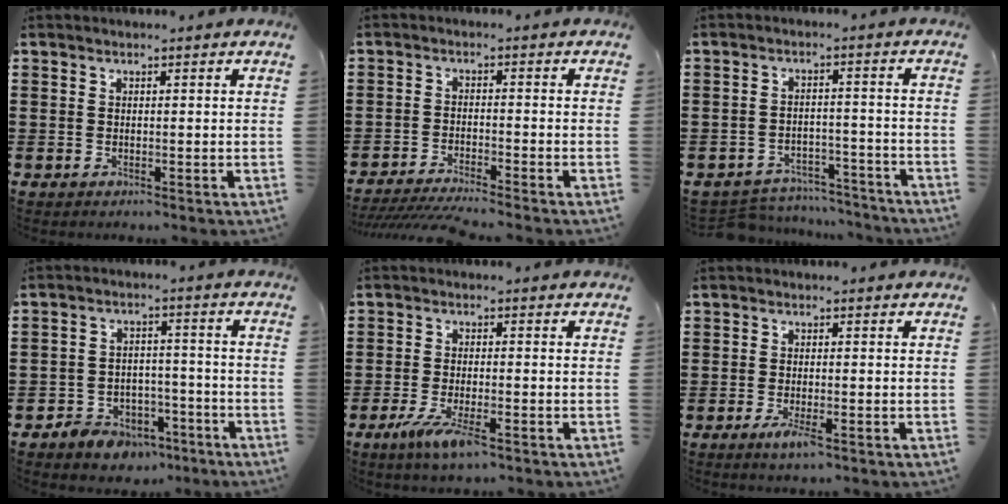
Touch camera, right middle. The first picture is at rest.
{"total": 3.6, "force": [-3.5, -0.2, 1.1], "torque": [-0.026, -0.009, -0.072]}
{"total": 4.8, "force": [-4.8, 0.7, 0.2], "torque": [-0.013, 0.007, -0.101]}
{"total": 4.9, "force": [-4.0, 2.6, 0.9], "torque": [-0.019, 0.019, -0.077]}
{"total": 5.6, "force": [-3.0, 1.0, 4.6], "torque": [-0.098, -0.017, -0.055]}
{"total": 2.9, "force": [-1.4, 0.5, 2.5], "torque": [-0.055, -0.010, -0.027]}